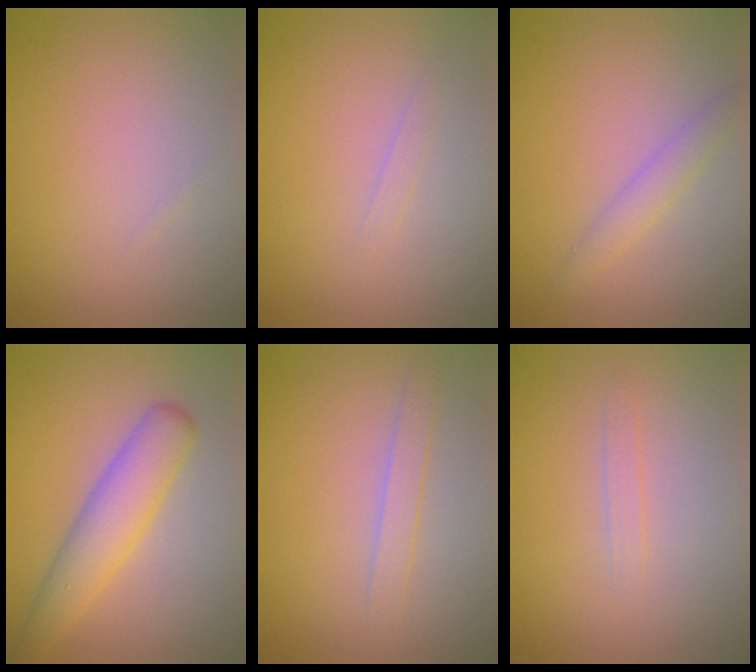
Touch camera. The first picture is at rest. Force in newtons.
{"total": 0.6, "press": 0.6, "slide": 0.0}
{"total": 1.8, "press": 1.8, "slide": 0.0}
{"total": 4.5, "press": 4.5, "slide": 0.2}
{"total": 1.5, "press": 1.5, "slide": 0.1}
{"total": 0.9, "press": 0.8, "slide": 0.1}